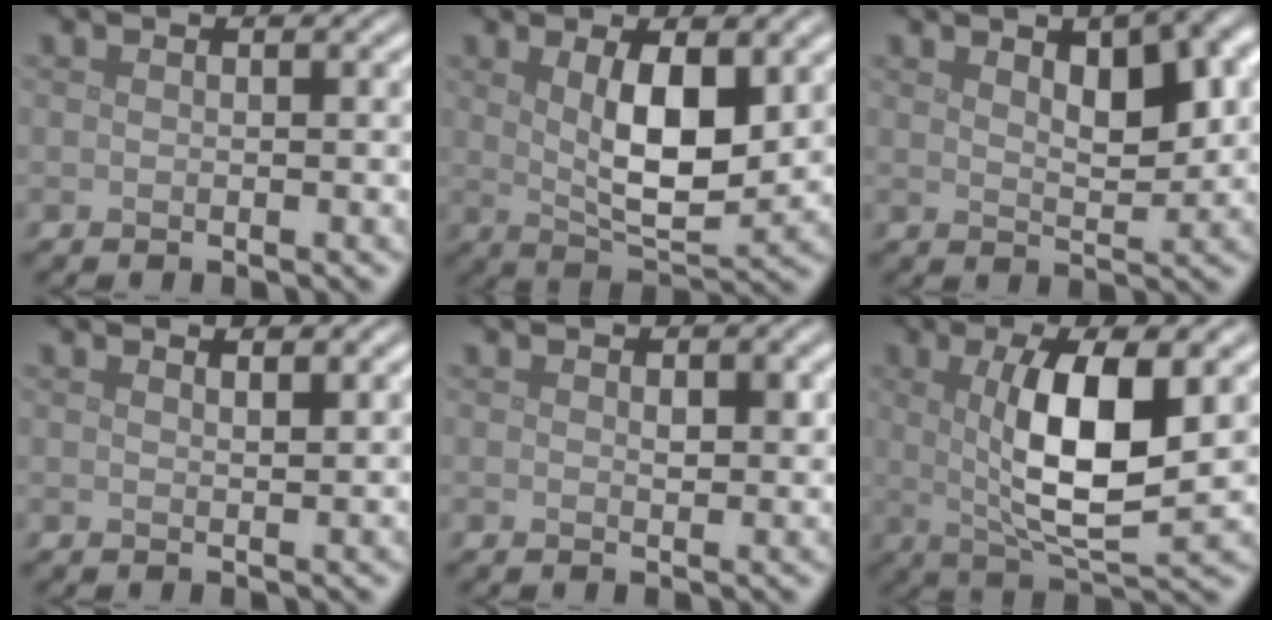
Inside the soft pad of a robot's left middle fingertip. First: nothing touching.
{"total": 6.3, "force": [1.6, 2.3, 5.6], "torque": [-0.099, -0.009, 0.035]}
{"total": 5.8, "force": [2.2, 2.3, 4.8], "torque": [-0.074, 0.002, 0.040]}
{"total": 1.6, "force": [1.4, 0.4, 0.7], "torque": [-0.004, 0.002, 0.011]}
{"total": 1.1, "force": [0.5, 0.5, 0.9], "torque": [-0.012, -0.005, 0.010]}
{"total": 8.1, "force": [1.5, 2.4, 7.6], "torque": [-0.132, -0.010, 0.029]}